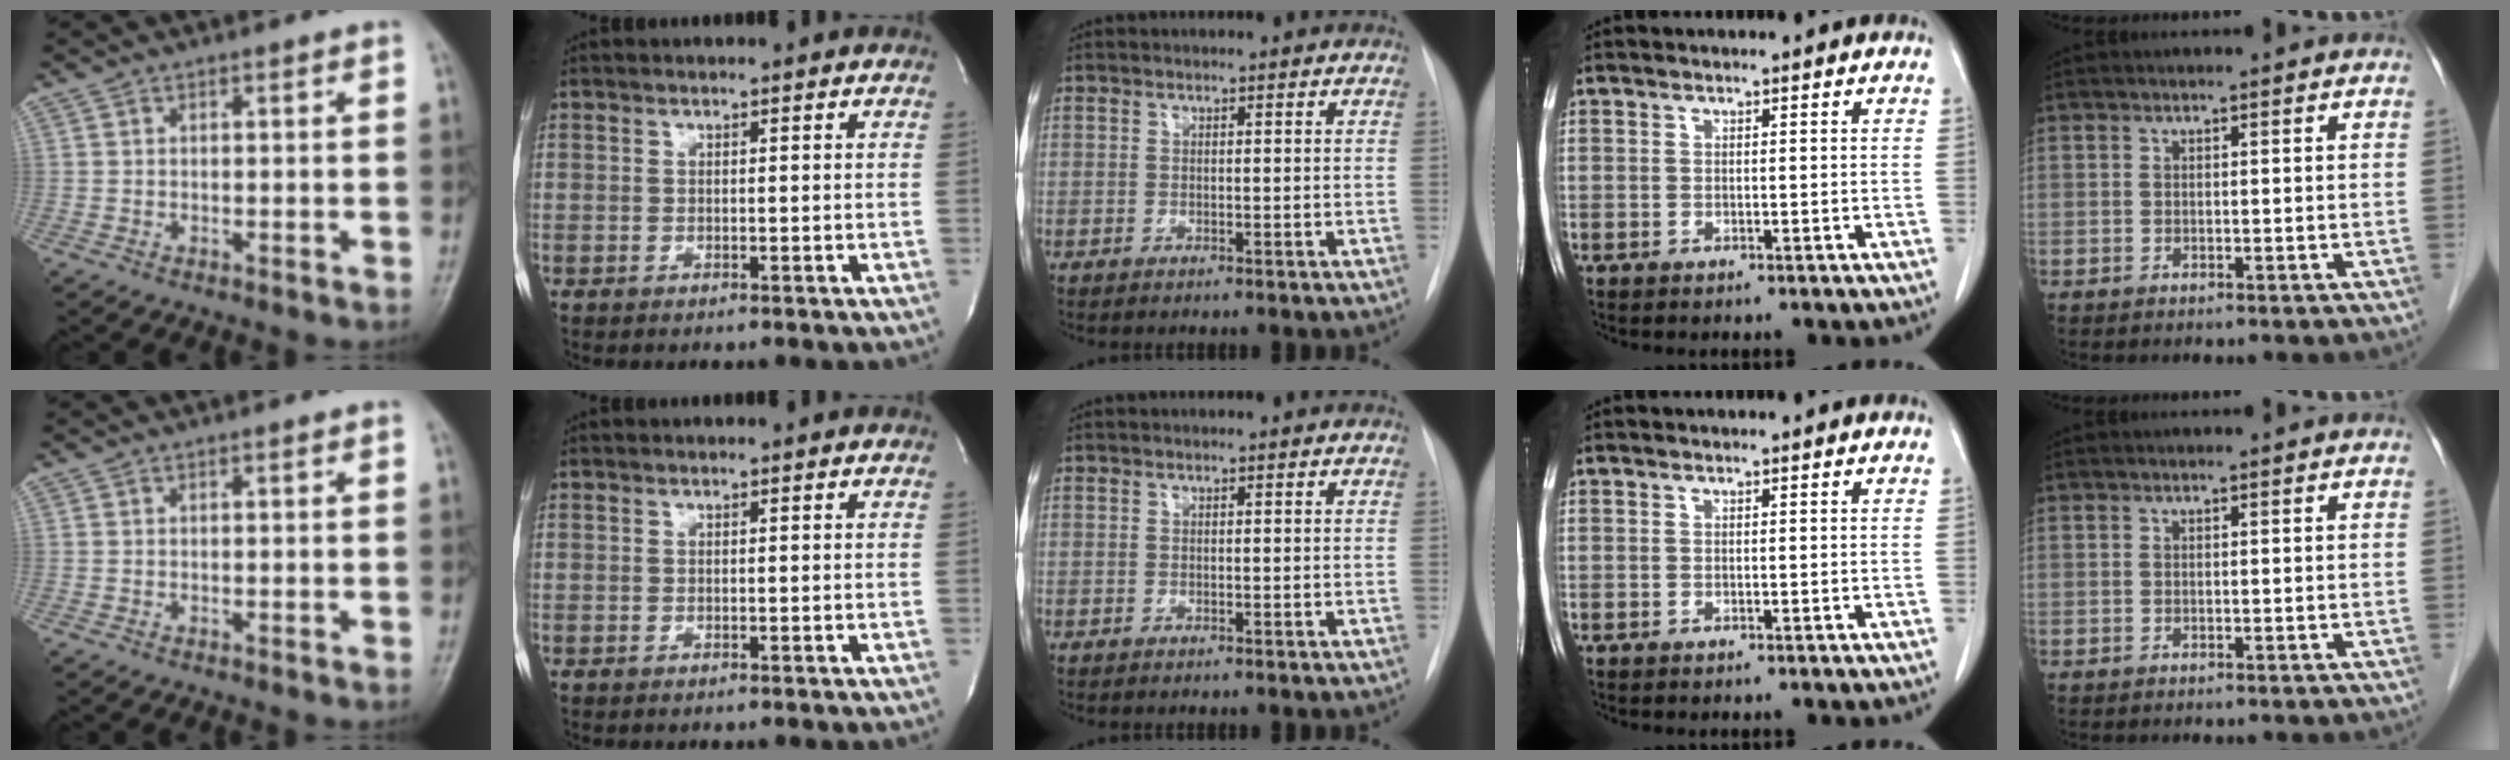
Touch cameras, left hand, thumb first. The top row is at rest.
{}